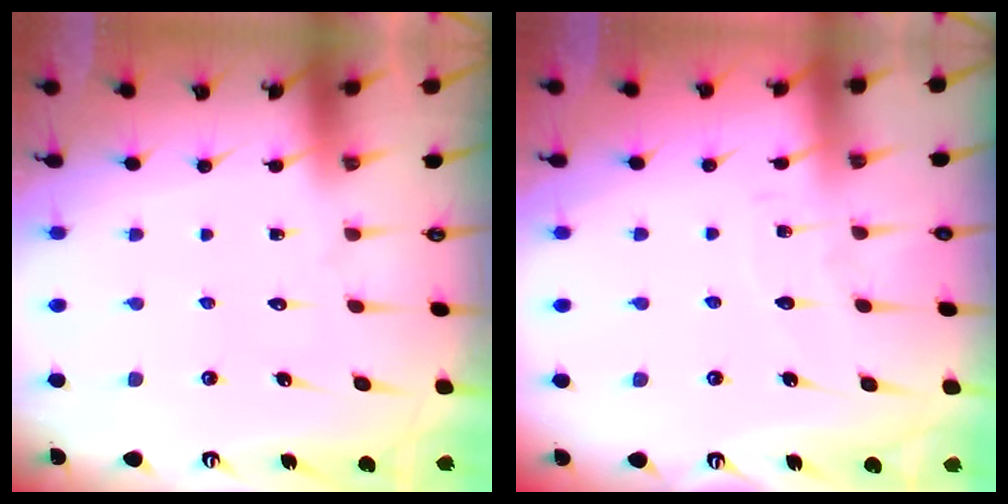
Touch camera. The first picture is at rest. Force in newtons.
{"total": 2.2, "press": 2.2, "slide": 0.2}